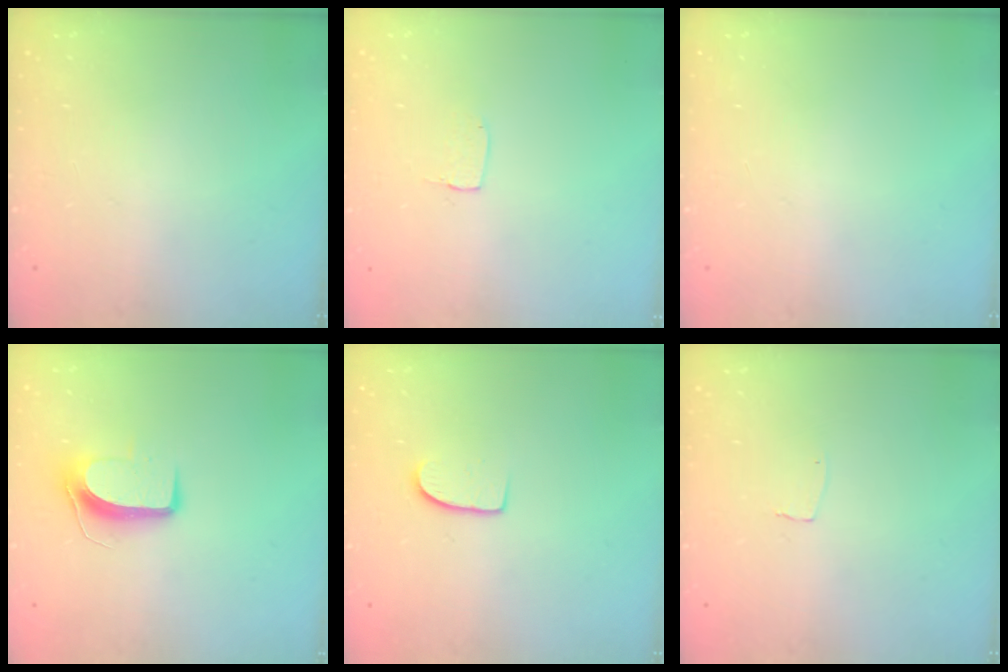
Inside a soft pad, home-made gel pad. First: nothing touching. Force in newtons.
{"total": 3.4, "press": 3.4, "slide": 0.1}
{"total": 0.0}
{"total": 9.5, "press": 9.5, "slide": 0.3}
{"total": 7.3, "press": 7.3, "slide": 0.6}
{"total": 3.0, "press": 3.0, "slide": 0.2}